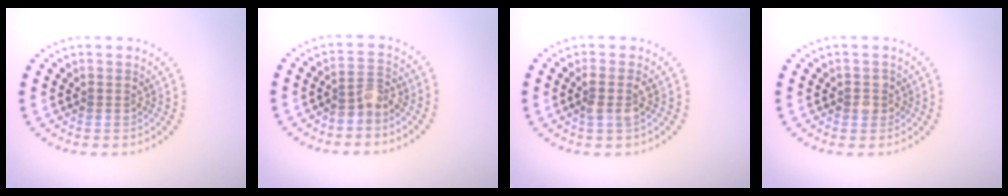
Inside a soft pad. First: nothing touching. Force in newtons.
{"total": 2.1, "press": 1.7, "slide": 1.2}
{"total": 1.6, "press": 1.5, "slide": 0.7}
{"total": 1.5, "press": 1.4, "slide": 0.5}